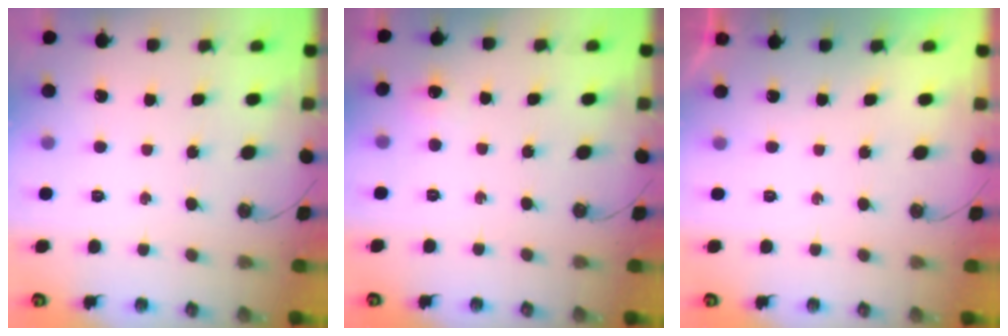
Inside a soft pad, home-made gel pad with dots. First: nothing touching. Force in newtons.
{"total": 4.4, "press": 4.4, "slide": 0.5}
{"total": 0.0}